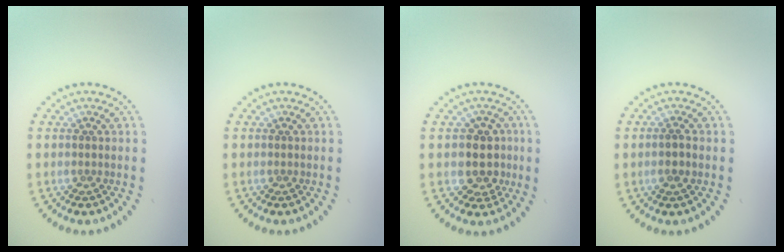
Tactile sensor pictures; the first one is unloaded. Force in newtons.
{"total": 0.0}
{"total": 3.3, "press": 3.0, "slide": 1.3}
{"total": 1.3, "press": 1.1, "slide": 0.6}